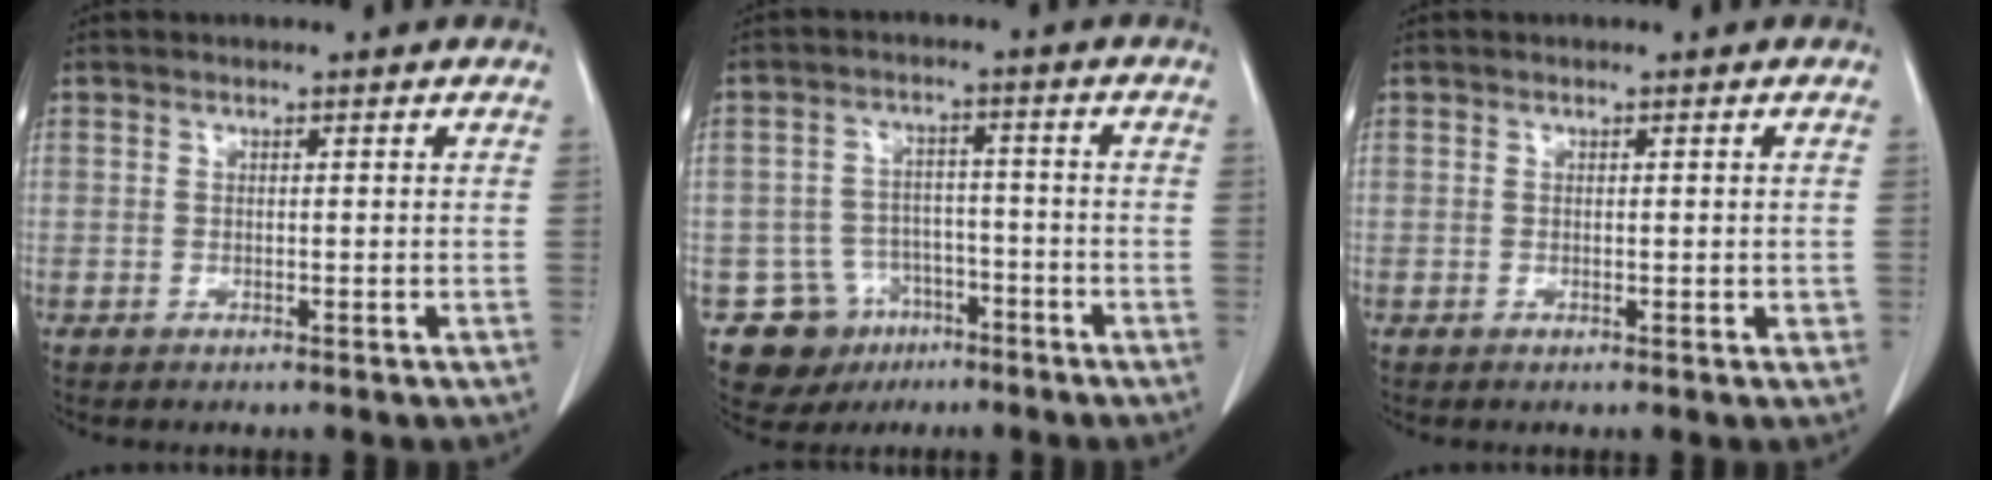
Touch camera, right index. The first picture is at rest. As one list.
[{"total": 9.2, "force": [-5.1, 7.7, 1.1], "torque": [-0.021, 0.025, -0.067]}, {"total": 1.1, "force": [0.0, 0.5, 1.0], "torque": [-0.012, -0.002, 0.003]}]